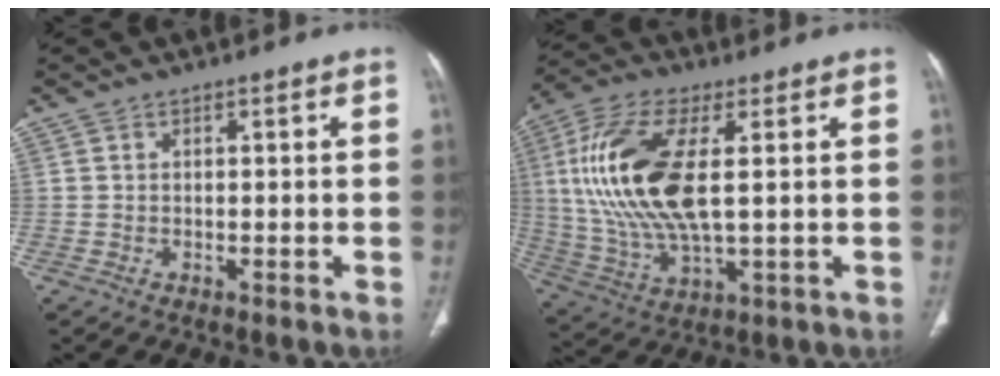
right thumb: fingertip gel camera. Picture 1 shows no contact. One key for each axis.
{"total": 19.2, "fx": 2.7, "fy": 7.8, "fz": 17.3, "tx": -0.377, "ty": -0.007, "tz": 0.055}